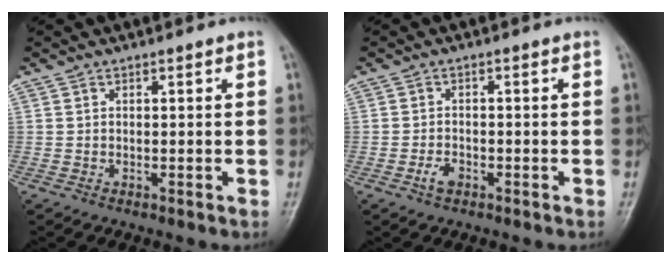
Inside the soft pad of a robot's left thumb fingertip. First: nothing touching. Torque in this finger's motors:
{"motor_torque": [0.20, 0.31, 0.35, 0.13, 0.00]}